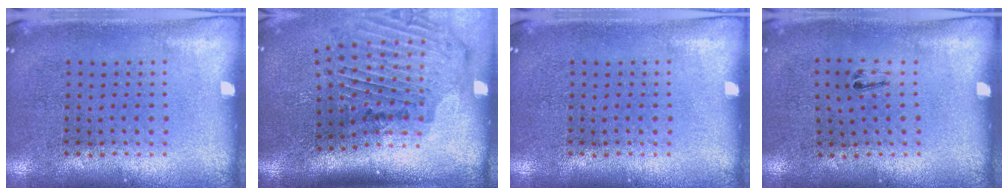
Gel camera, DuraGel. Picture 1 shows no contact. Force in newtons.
{"total": 2.0, "press": 1.7, "slide": 1.1}
{"total": 0.0}
{"total": 0.6, "press": 0.2, "slide": 0.5}